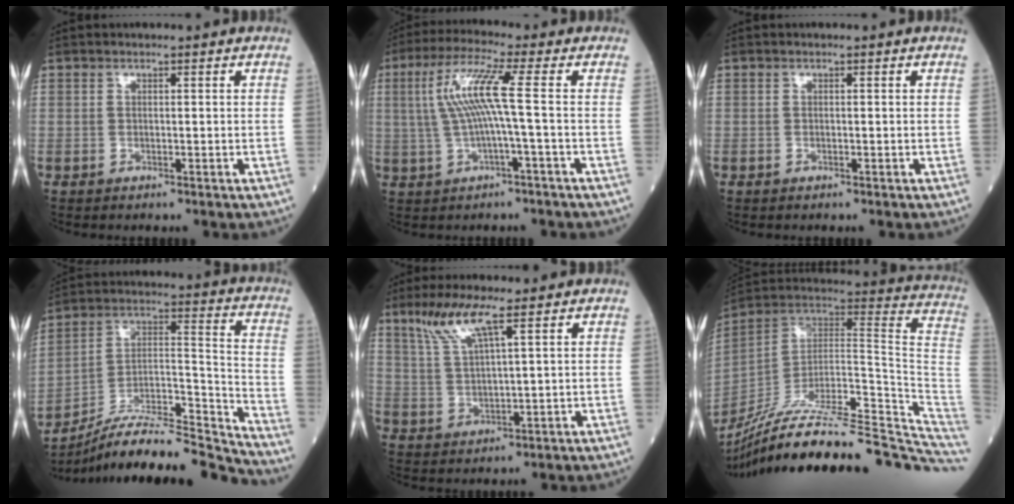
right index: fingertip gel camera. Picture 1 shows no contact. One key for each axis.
{"total": 7.9, "fx": 0.5, "fy": -0.5, "fz": 7.9, "tx": -0.169, "ty": 0.021, "tz": 0.010}
{"total": 0.0}
{"total": 19.6, "fx": -18.6, "fy": 0.5, "fz": 6.2, "tx": -0.115, "ty": 0.029, "tz": -0.316}
{"total": 7.1, "fx": 4.3, "fy": 0.3, "fz": 5.6, "tx": -0.125, "ty": 0.003, "tz": 0.092}
{"total": 32.8, "fx": -27.7, "fy": 3.6, "fz": 17.2, "tx": -0.181, "ty": -0.013, "tz": -0.407}